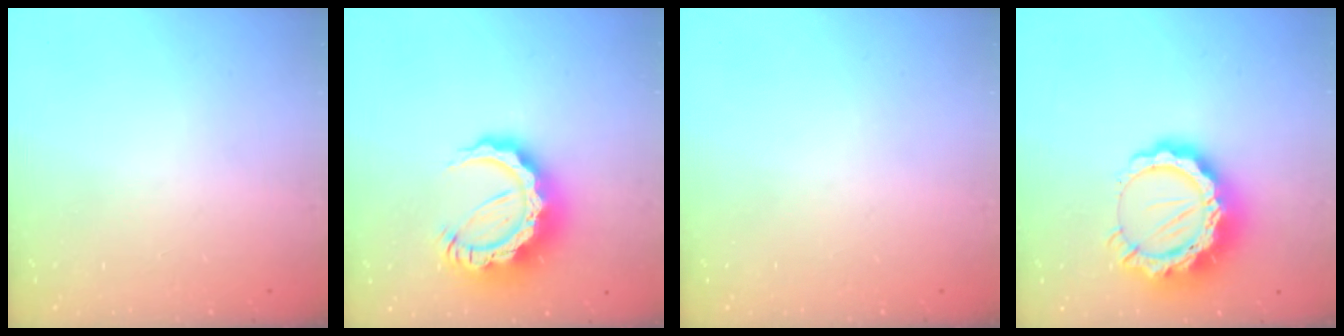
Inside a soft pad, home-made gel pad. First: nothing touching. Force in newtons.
{"total": 14.2, "press": 14.1, "slide": 1.3}
{"total": 0.0}
{"total": 16.6, "press": 16.6, "slide": 1.5}